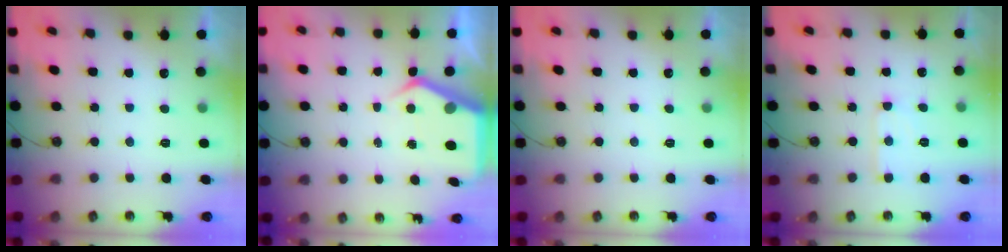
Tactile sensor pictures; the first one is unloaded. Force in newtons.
{"total": 6.0, "press": 6.0, "slide": 0.3}
{"total": 3.4, "press": 3.4, "slide": 0.5}
{"total": 5.6, "press": 5.6, "slide": 0.4}